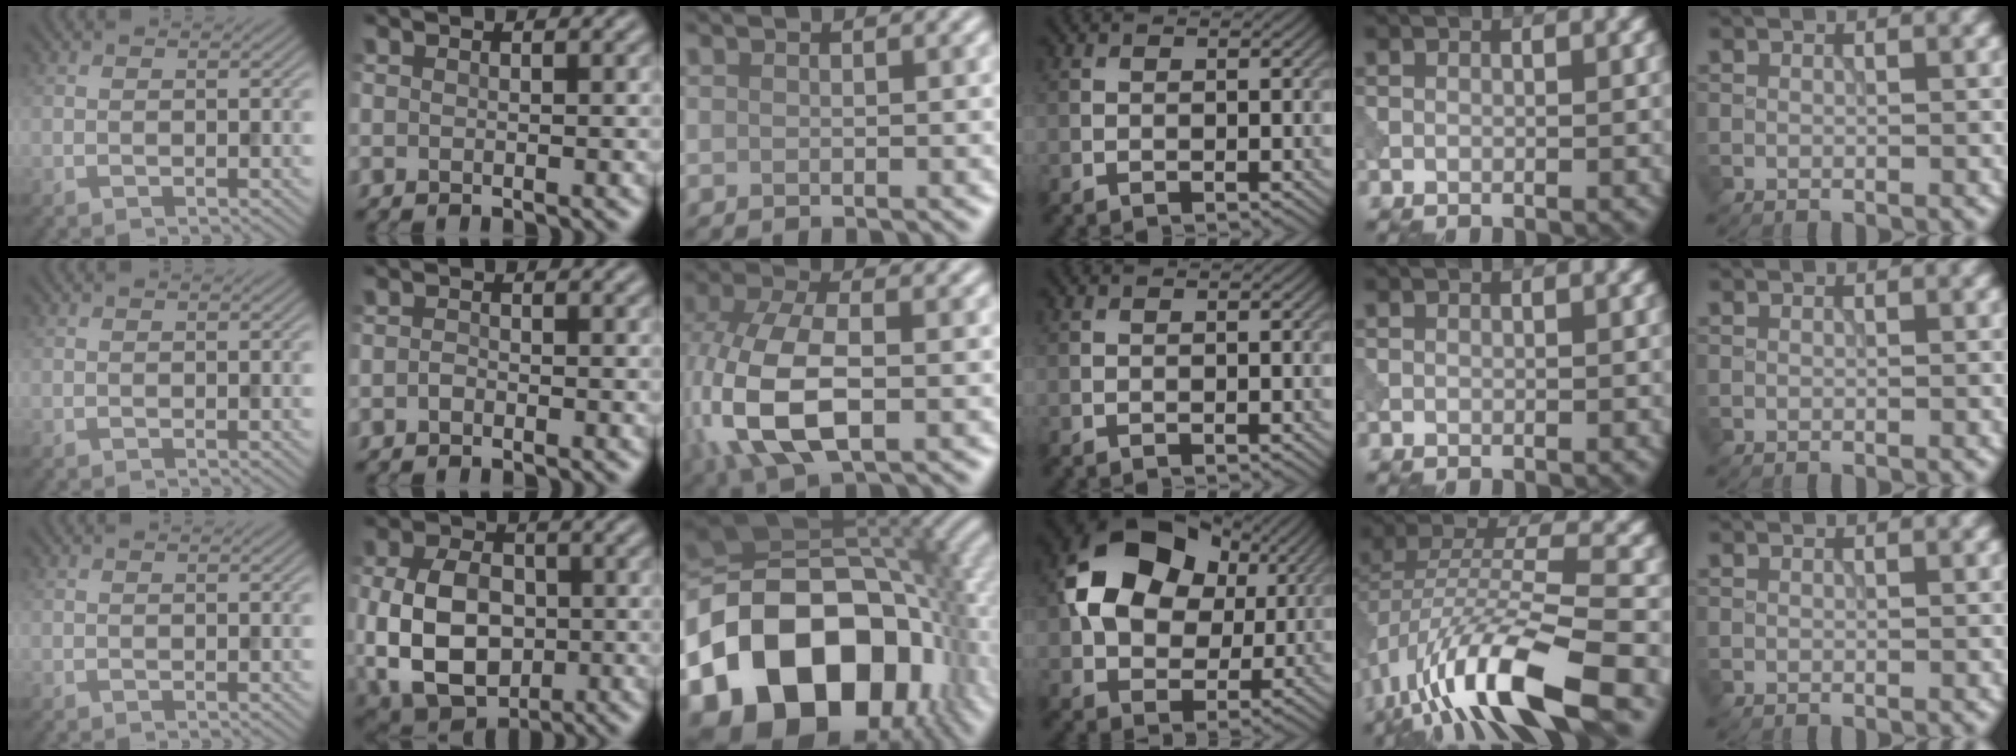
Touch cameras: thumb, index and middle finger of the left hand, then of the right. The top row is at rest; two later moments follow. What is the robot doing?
{"motion": "extract", "object": "peg toy"}